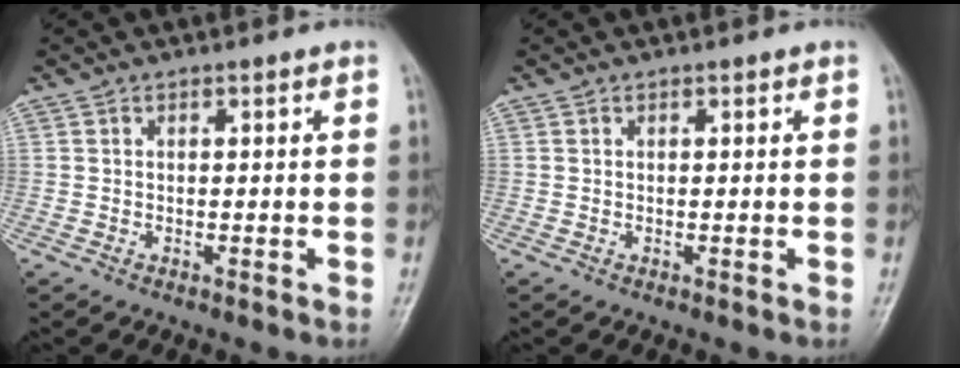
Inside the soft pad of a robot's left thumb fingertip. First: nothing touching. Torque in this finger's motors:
{"motor_torque": [0.00, 0.00, 0.00, 0.00, 0.00]}